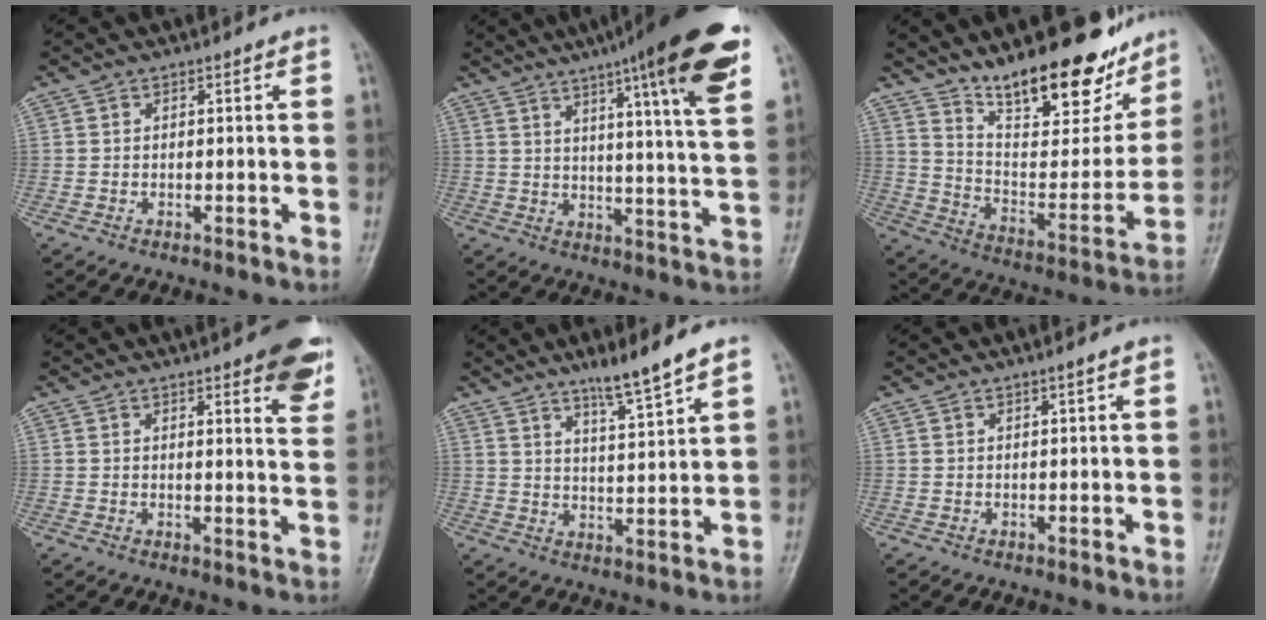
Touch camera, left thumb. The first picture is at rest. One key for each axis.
{"total": 20.9, "fx": 12.3, "fy": 2.1, "fz": 16.8, "tx": -0.223, "ty": -0.038, "tz": 0.161}
{"total": 23.7, "fx": 17.2, "fy": 8.7, "fz": 13.8, "tx": -0.157, "ty": -0.090, "tz": 0.274}
{"total": 9.9, "fx": 5.9, "fy": 2.3, "fz": 7.6, "tx": -0.069, "ty": -0.026, "tz": 0.067}
{"total": 7.8, "fx": 5.8, "fy": 0.1, "fz": 5.2, "tx": -0.087, "ty": -0.042, "tz": 0.102}
{"total": 1.0, "fx": 0.6, "fy": -0.2, "fz": 0.8, "tx": -0.016, "ty": -0.004, "tz": 0.013}